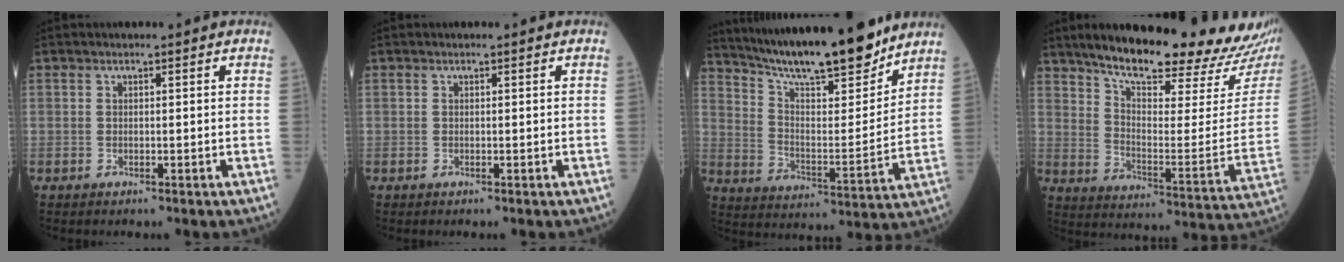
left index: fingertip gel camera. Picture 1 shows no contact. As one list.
[{"total": 0.0}, {"total": 19.3, "force": [16.8, 2.2, 9.2], "torque": [-0.154, -0.008, 0.266]}, {"total": 25.0, "force": [21.1, 4.1, 12.7], "torque": [-0.190, -0.051, 0.276]}]